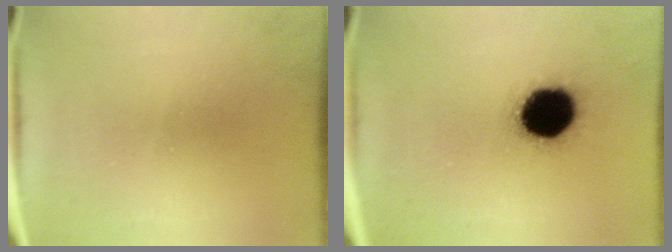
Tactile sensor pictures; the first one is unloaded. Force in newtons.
{"total": 16.6}